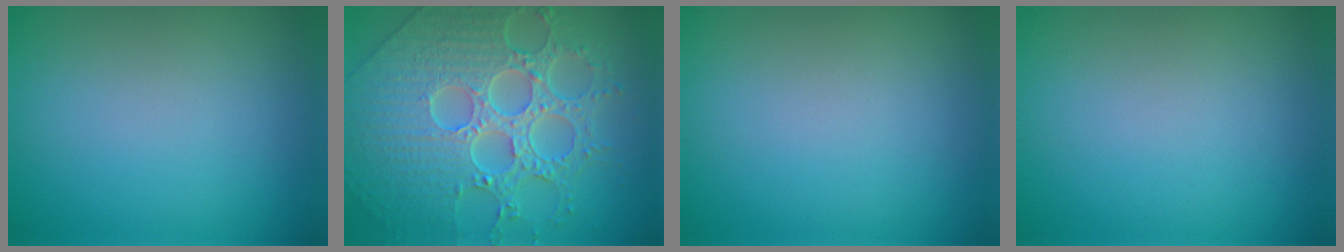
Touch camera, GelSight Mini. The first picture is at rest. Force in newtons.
{"total": 9.8, "press": 7.2, "slide": 6.6}
{"total": 0.0}
{"total": 0.0}